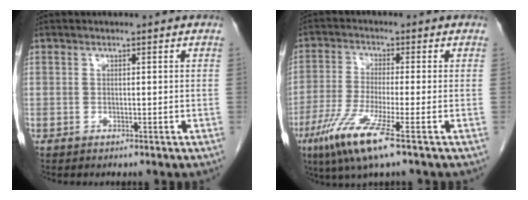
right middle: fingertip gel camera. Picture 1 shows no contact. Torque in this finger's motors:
{"motor_torque": [1.46, -0.68, 0.60, 0.19]}